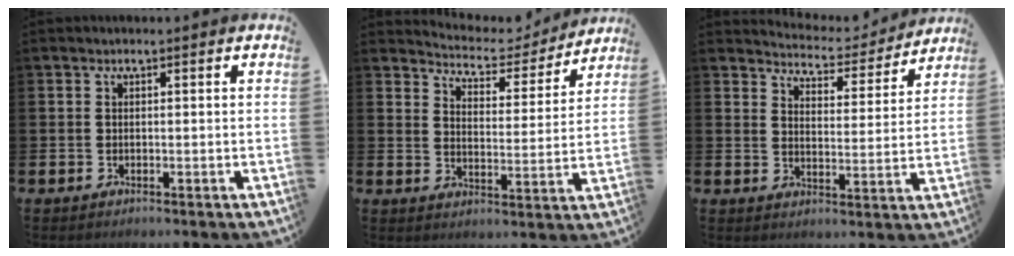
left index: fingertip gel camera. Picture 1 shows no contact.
{"total": 5.1, "force": [4.9, 1.3, 0.4], "torque": [-0.032, -0.042, 0.080]}
{"total": 5.0, "force": [4.9, 0.9, 0.2], "torque": [-0.016, -0.043, 0.081]}